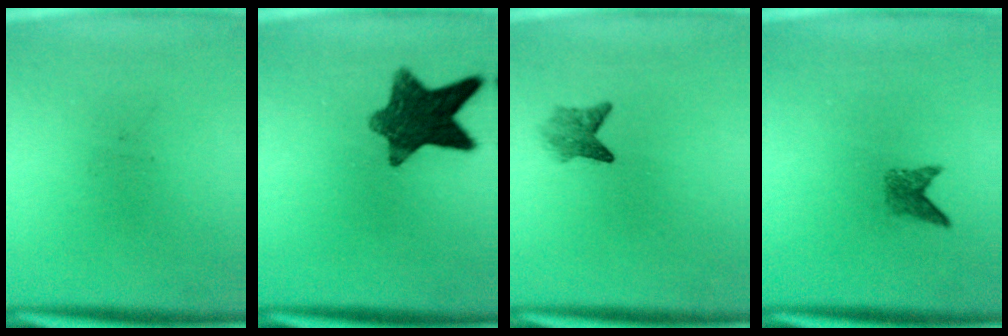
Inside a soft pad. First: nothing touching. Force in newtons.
{"total": 10.8}
{"total": 2.6}
{"total": 1.9}